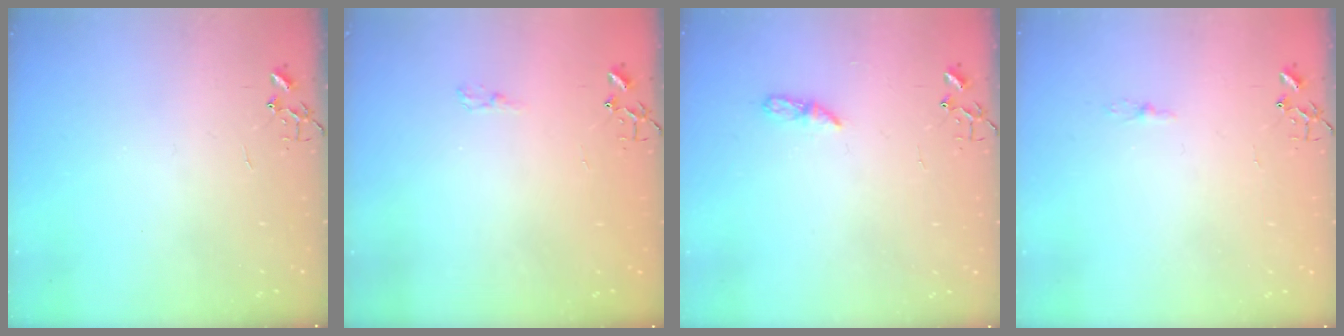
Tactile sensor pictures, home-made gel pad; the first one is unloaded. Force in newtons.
{"total": 4.7, "press": 4.7, "slide": 0.6}
{"total": 5.0, "press": 4.9, "slide": 0.6}
{"total": 3.4, "press": 3.4, "slide": 0.4}